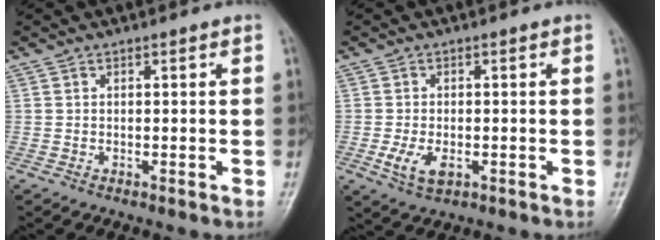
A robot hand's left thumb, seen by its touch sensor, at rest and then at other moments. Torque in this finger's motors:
{"motor_torque": [-0.47, 0.62, 0.05, 0.19, 0.03]}